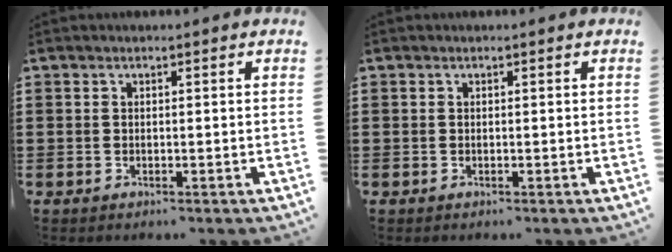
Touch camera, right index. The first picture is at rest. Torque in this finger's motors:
{"motor_torque": [1.07, 1.07, 0.00, 0.00]}